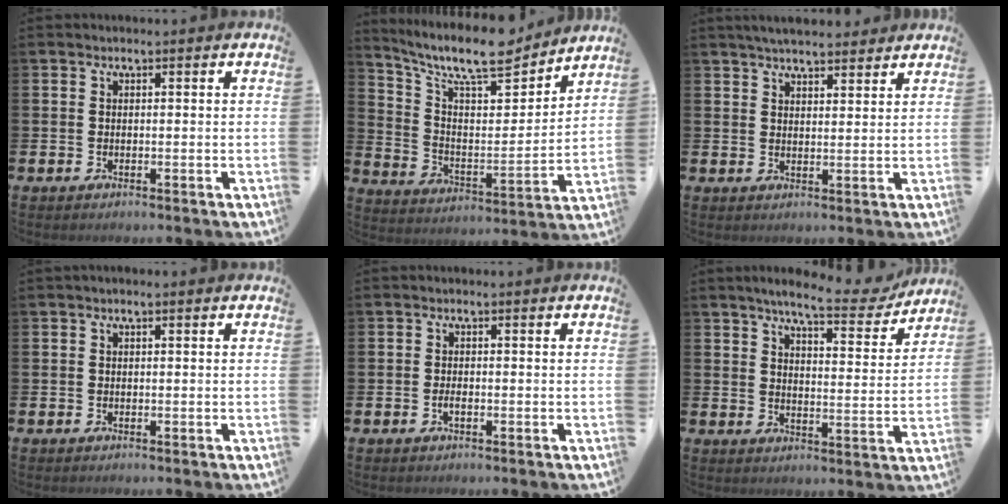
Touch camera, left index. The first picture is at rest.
{"total": 11.0, "force": [9.6, 2.9, 4.7], "torque": [-0.114, -0.068, 0.163]}
{"total": 4.2, "force": [4.1, 0.7, 0.8], "torque": [-0.025, -0.012, 0.075]}
{"total": 0.0}
{"total": 1.2, "force": [-0.4, 0.5, 1.0], "torque": [-0.027, 0.002, -0.006]}
{"total": 7.7, "force": [6.8, 1.2, 3.4], "torque": [-0.060, -0.037, 0.112]}